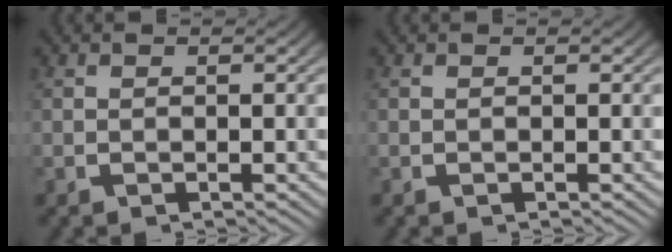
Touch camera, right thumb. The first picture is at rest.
{"total": 0.0}